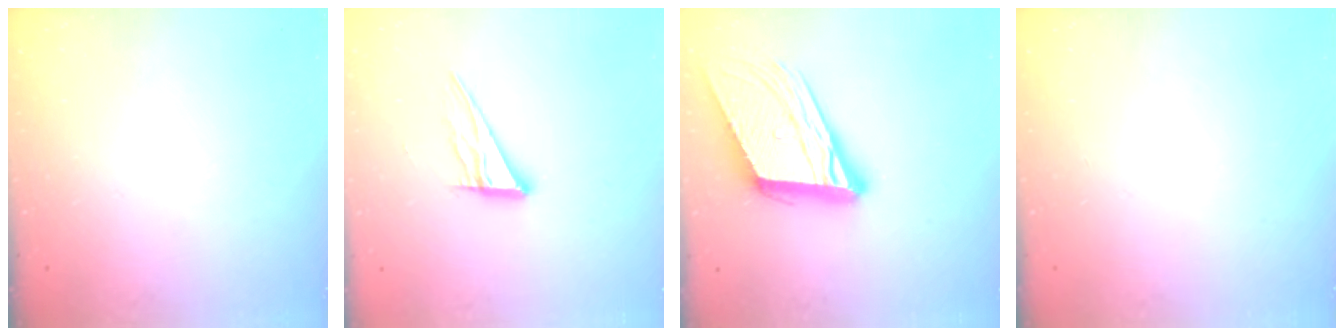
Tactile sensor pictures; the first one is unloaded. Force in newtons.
{"total": 10.2, "press": 10.1, "slide": 0.9}
{"total": 18.1, "press": 17.7, "slide": 3.6}
{"total": 0.0}